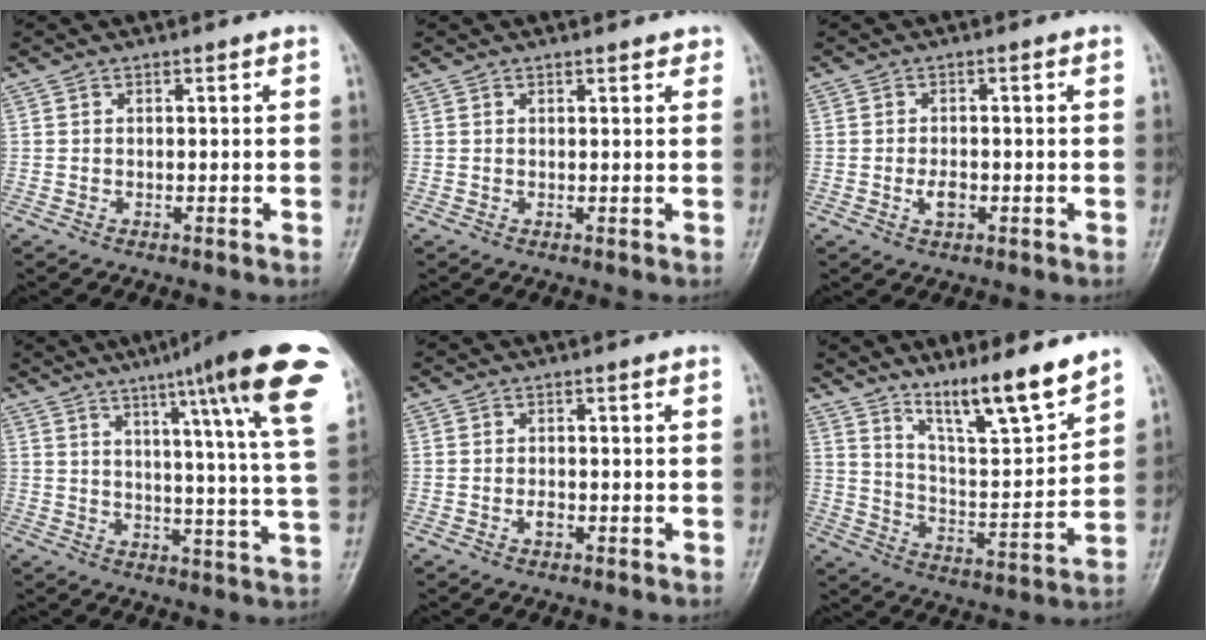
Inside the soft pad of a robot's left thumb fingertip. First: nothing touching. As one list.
[{"total": 1.3, "force": [1.0, 0.4, 0.6], "torque": [-0.007, -0.003, 0.011]}, {"total": 2.6, "force": [-0.8, 1.5, 2.0], "torque": [-0.034, 0.003, -0.013]}, {"total": 22.5, "force": [12.2, 1.9, 18.8], "torque": [-0.245, -0.039, 0.151]}, {"total": 1.3, "force": [-0.6, 0.7, 1.0], "torque": [-0.014, 0.002, -0.010]}, {"total": 13.5, "force": [10.6, 1.9, 8.2], "torque": [-0.116, -0.077, 0.184]}]